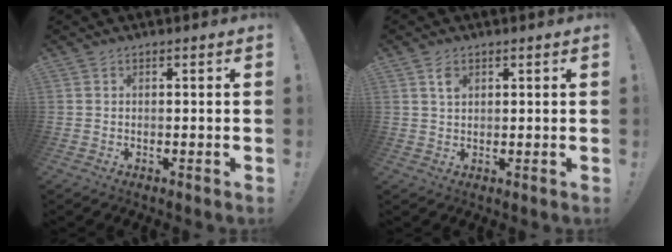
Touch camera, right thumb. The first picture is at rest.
{"total": 2.9, "force": [1.6, 1.6, 1.9], "torque": [-0.024, -0.006, 0.025]}